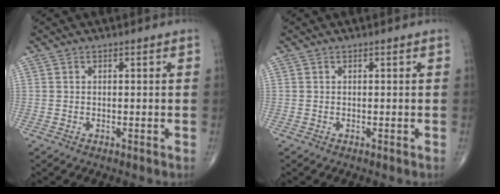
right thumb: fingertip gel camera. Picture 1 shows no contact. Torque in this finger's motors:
{"motor_torque": [0.03, 0.03, 0.00, 0.00, 0.00]}